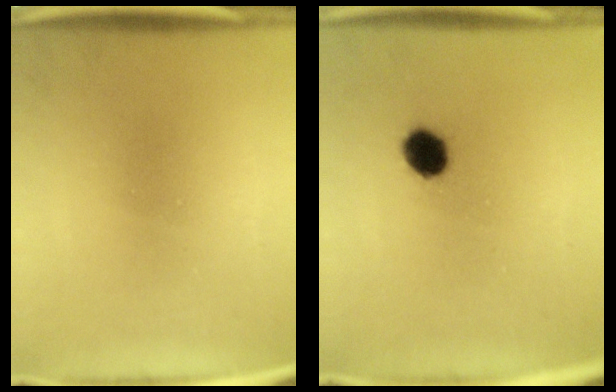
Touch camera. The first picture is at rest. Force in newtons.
{"total": 5.2}